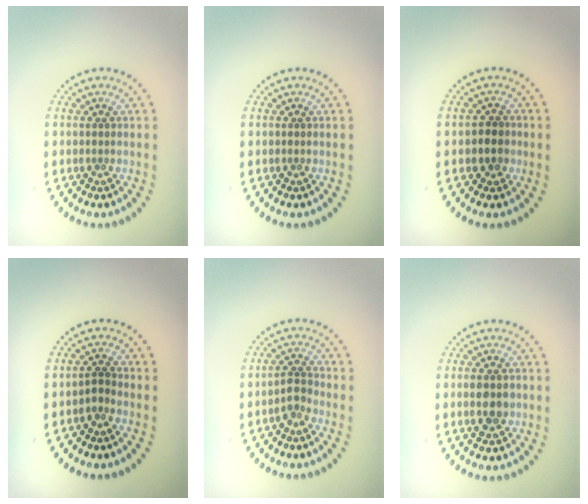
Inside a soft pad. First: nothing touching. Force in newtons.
{"total": 0.0}
{"total": 2.0, "press": 1.9, "slide": 0.7}
{"total": 1.0, "press": 0.8, "slide": 0.7}
{"total": 1.5, "press": 1.2, "slide": 1.0}
{"total": 2.8, "press": 2.7, "slide": 0.2}